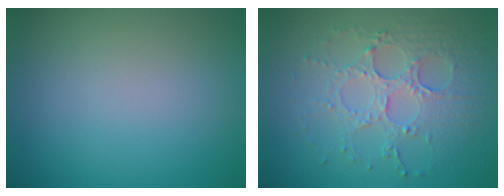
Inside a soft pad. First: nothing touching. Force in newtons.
{"total": 4.0, "press": 3.6, "slide": 1.7}